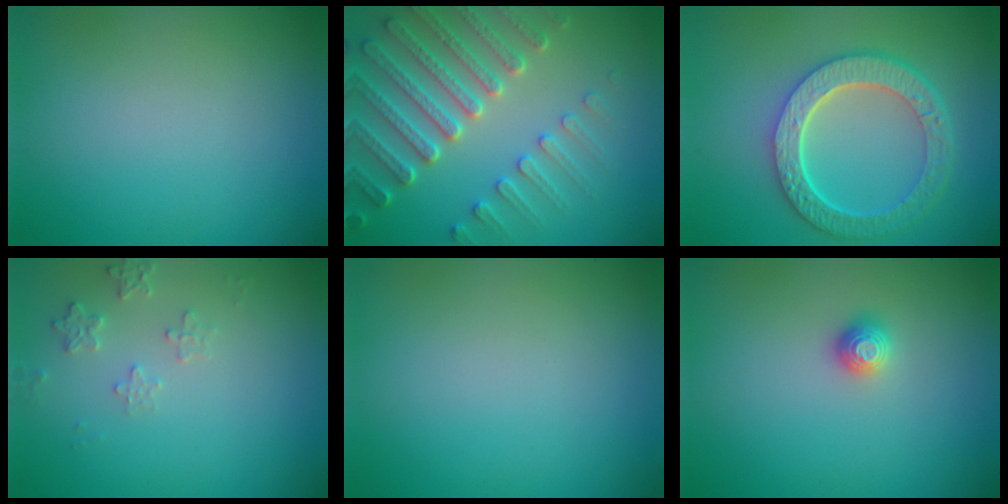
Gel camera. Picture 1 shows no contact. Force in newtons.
{"total": 6.5, "press": 5.3, "slide": 3.8}
{"total": 6.6, "press": 4.9, "slide": 4.4}
{"total": 1.6, "press": 1.6, "slide": 0.4}
{"total": 0.0}
{"total": 1.1, "press": 1.0, "slide": 0.3}